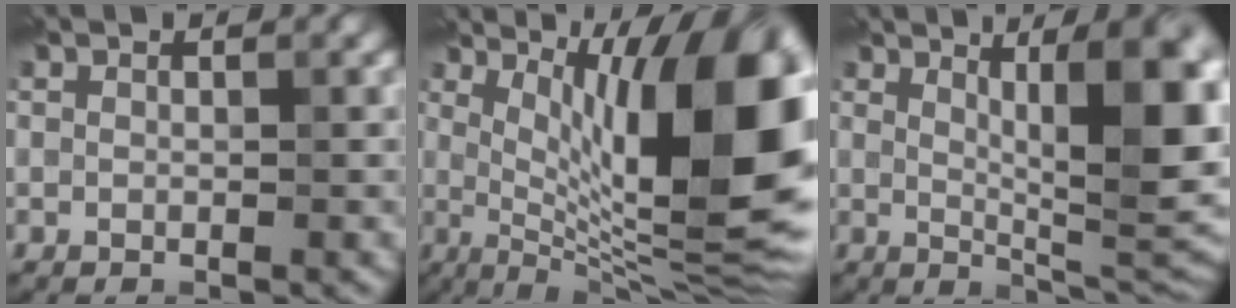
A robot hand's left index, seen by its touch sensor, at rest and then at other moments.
{"total": 15.8, "force": [3.1, 4.2, 14.9], "torque": [-0.189, 0.008, 0.055]}
{"total": 11.8, "force": [3.3, 3.3, 10.9], "torque": [-0.124, 0.005, 0.055]}